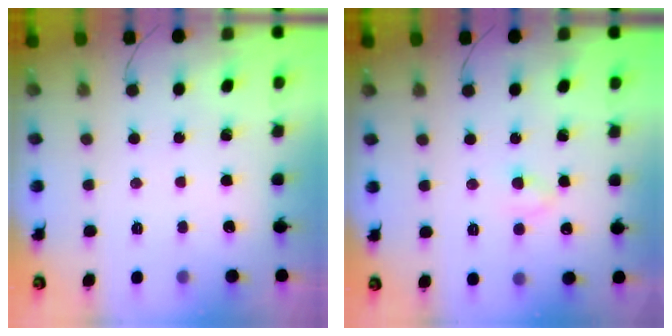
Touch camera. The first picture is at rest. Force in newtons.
{"total": 2.8, "press": 2.6, "slide": 1.2}